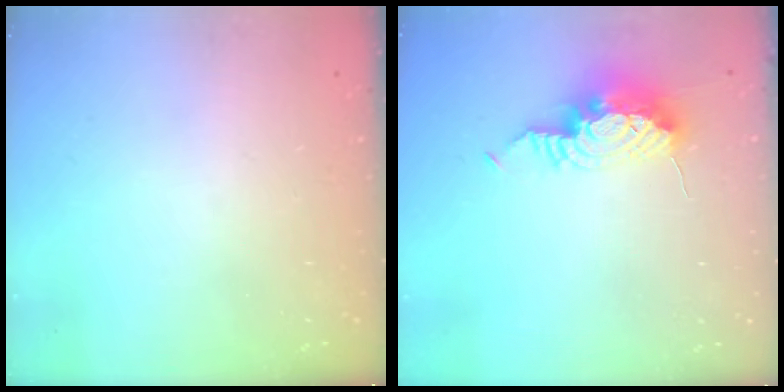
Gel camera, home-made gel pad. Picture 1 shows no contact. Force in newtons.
{"total": 16.0, "press": 12.5, "slide": 10.1}